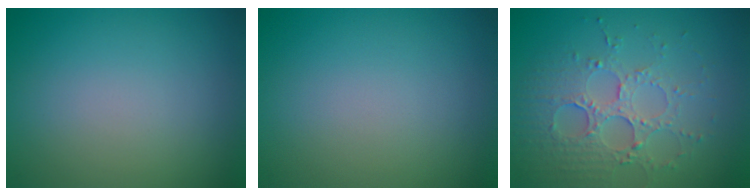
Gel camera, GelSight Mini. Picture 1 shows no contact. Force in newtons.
{"total": 0.0}
{"total": 3.9, "press": 3.7, "slide": 1.3}